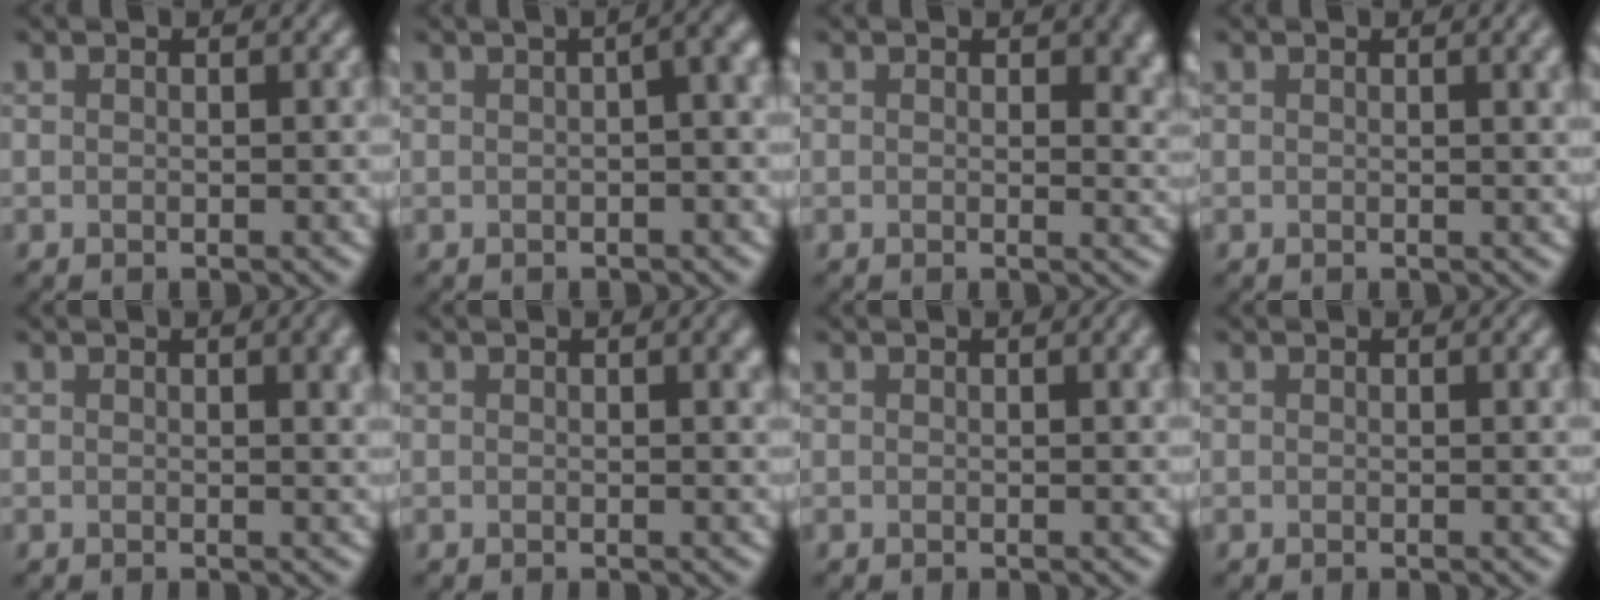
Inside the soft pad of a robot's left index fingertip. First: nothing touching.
{"total": 6.6, "force": [1.3, 2.9, 5.7], "torque": [-0.035, 0.027, -0.003]}
{"total": 2.9, "force": [0.7, 1.6, 2.4], "torque": [-0.021, -0.005, 0.007]}
{"total": 2.5, "force": [0.9, 0.8, 2.1], "torque": [-0.015, 0.006, 0.011]}
{"total": 3.5, "force": [1.3, 1.2, 3.0], "torque": [-0.026, 0.006, 0.016]}
{"total": 1.9, "force": [0.7, 0.6, 1.7], "torque": [-0.013, 0.004, 0.009]}
{"total": 1.9, "force": [0.7, 0.6, 1.7], "torque": [-0.014, 0.005, 0.008]}
{"total": 1.1, "force": [0.5, 0.3, 1.0], "torque": [-0.010, 0.003, 0.005]}